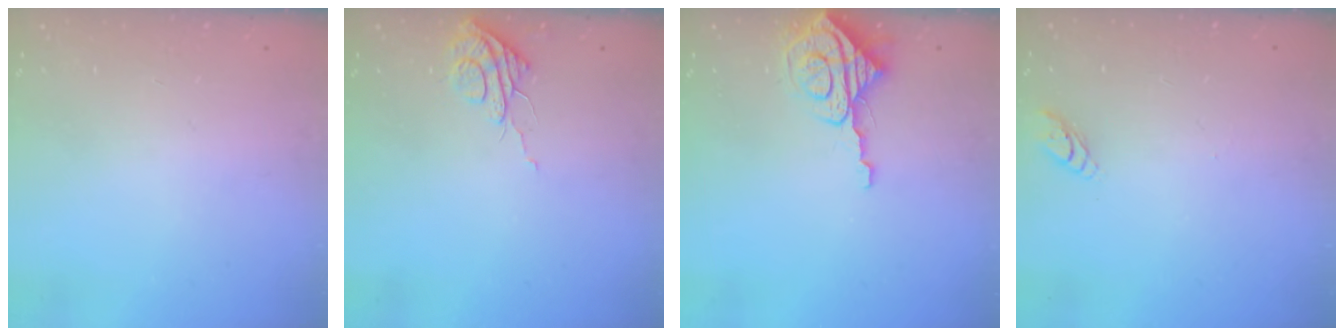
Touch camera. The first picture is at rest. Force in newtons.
{"total": 6.5, "press": 6.5, "slide": 0.4}
{"total": 7.8, "press": 7.7, "slide": 0.7}
{"total": 3.3, "press": 3.3, "slide": 0.3}